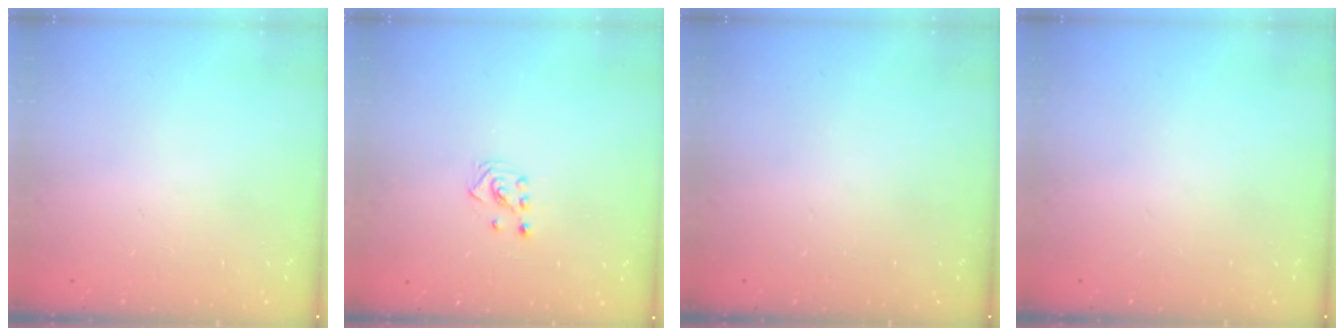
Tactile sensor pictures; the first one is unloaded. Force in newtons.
{"total": 2.5, "press": 2.4, "slide": 0.8}
{"total": 0.0}
{"total": 0.0}